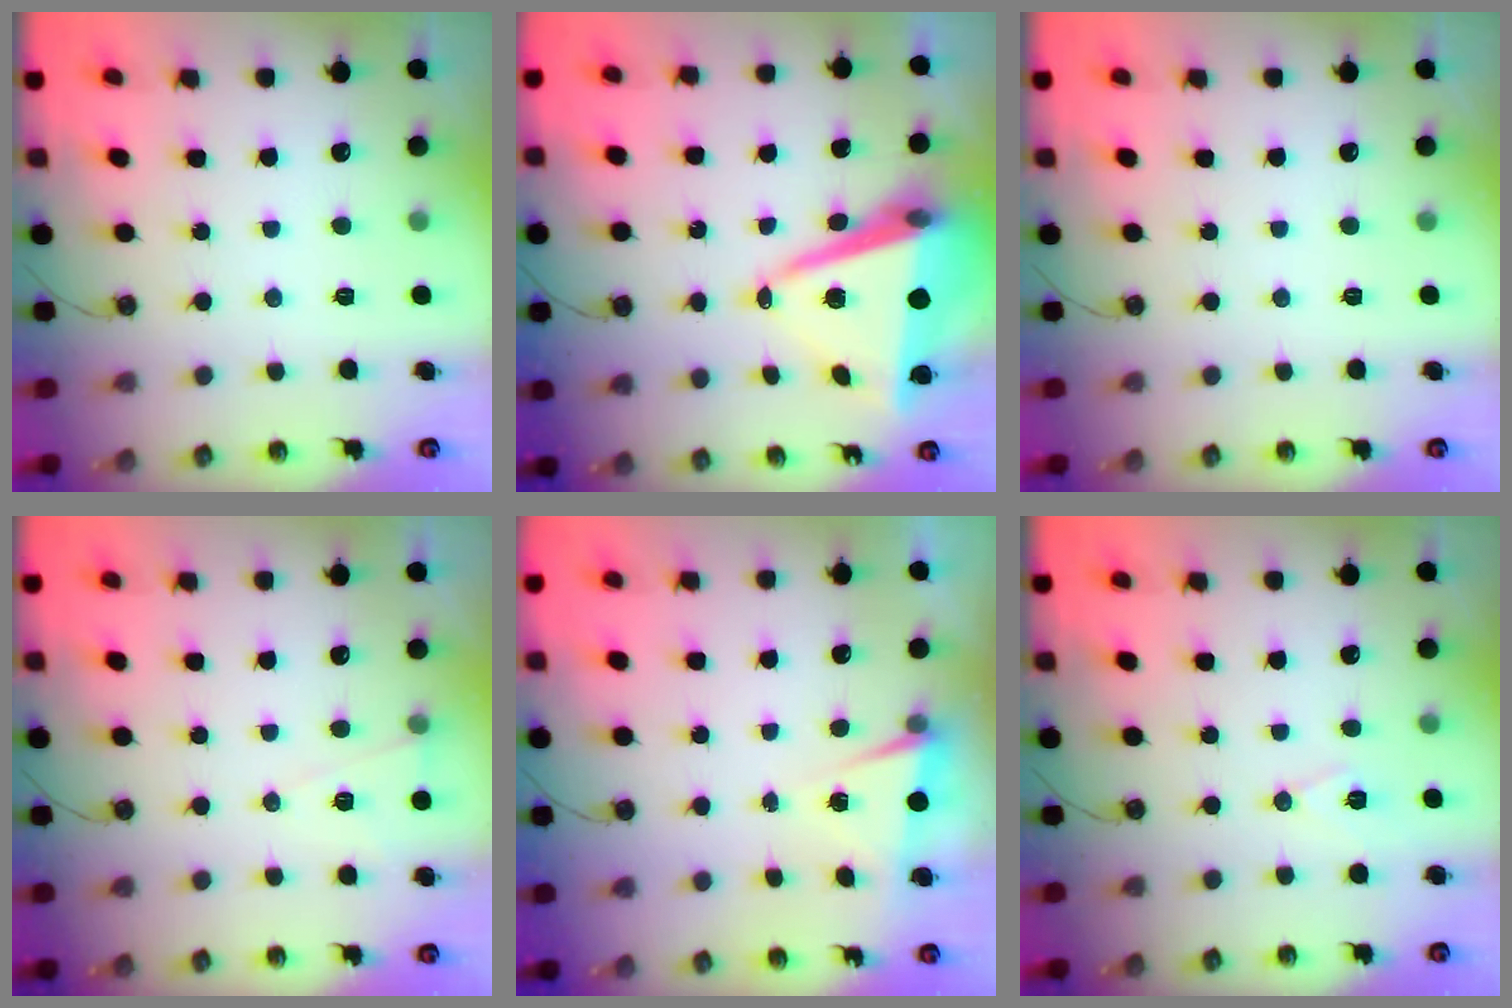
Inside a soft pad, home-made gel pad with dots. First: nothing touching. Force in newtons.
{"total": 12.8, "press": 12.4, "slide": 3.2}
{"total": 0.0}
{"total": 6.4, "press": 4.6, "slide": 4.4}
{"total": 2.8, "press": 1.8, "slide": 2.2}
{"total": 7.2, "press": 6.1, "slide": 3.9}